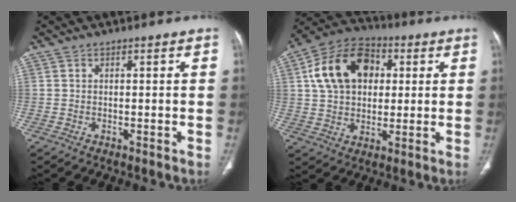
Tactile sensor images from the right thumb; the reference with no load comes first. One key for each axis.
{"total": 16.1, "fx": 3.8, "fy": 11.5, "fz": 10.6, "tx": -0.163, "ty": 0.014, "tz": 0.059}